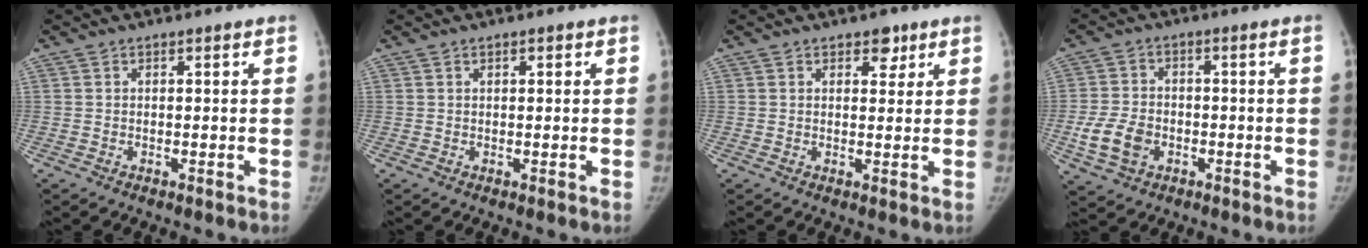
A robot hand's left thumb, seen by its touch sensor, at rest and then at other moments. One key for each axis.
{"total": 1.0, "fx": 0.4, "fy": 0.5, "fz": 0.7, "tx": -0.008, "ty": 0.001, "tz": 0.005}
{"total": 3.2, "fx": 1.9, "fy": 2.1, "fz": 1.5, "tx": 0.003, "ty": -0.010, "tz": 0.024}
{"total": 7.2, "fx": -2.3, "fy": 5.1, "fz": 4.4, "tx": -0.082, "ty": 0.010, "tz": -0.038}